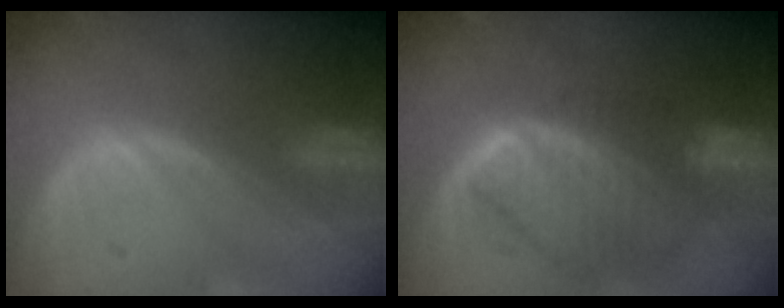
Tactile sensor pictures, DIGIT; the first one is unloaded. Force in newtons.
{"total": 10.1, "press": 8.7, "slide": 5.1}